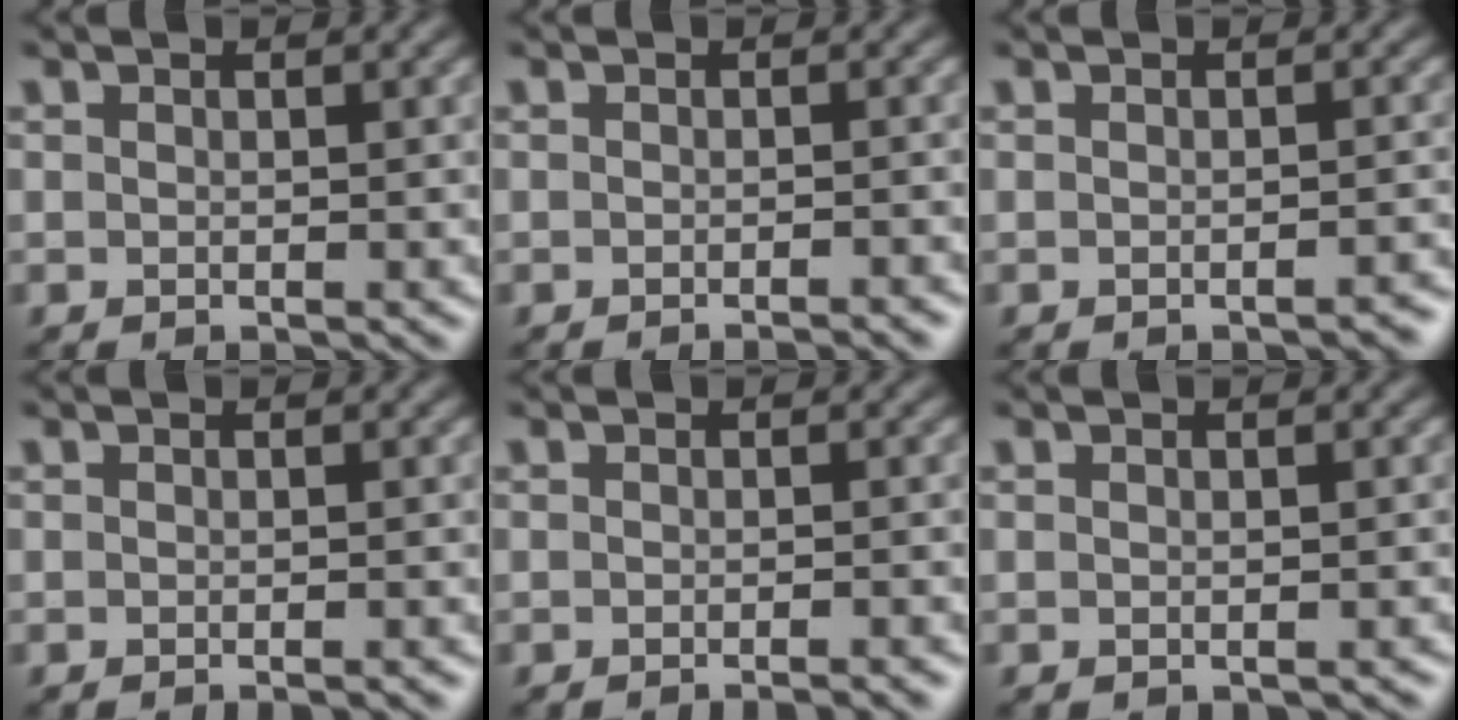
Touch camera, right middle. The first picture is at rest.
{"total": 1.3, "force": [-1.1, -0.1, 0.7], "torque": [-0.005, 0.001, -0.012]}
{"total": 0.9, "force": [-0.7, 0.3, 0.5], "torque": [-0.010, 0.002, -0.007]}
{"total": 1.0, "force": [-0.6, 0.1, 0.8], "torque": [-0.010, 0.000, -0.007]}
{"total": 1.4, "force": [-1.1, 0.1, 0.9], "torque": [-0.009, 0.001, -0.011]}
{"total": 0.0}